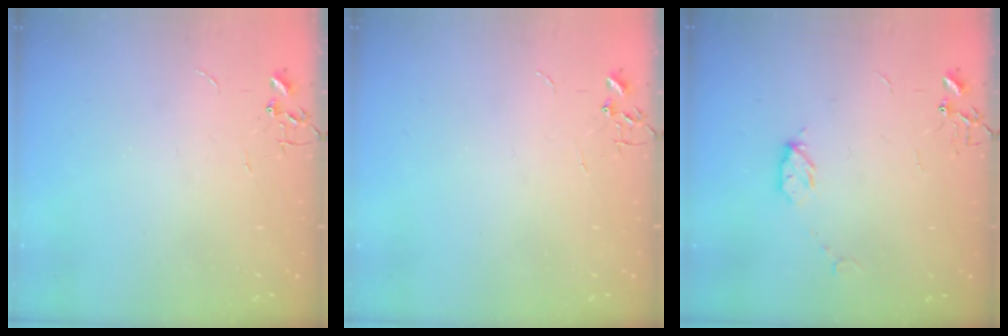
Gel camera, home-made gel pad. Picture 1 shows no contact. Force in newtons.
{"total": 0.0}
{"total": 5.8, "press": 5.8, "slide": 0.7}